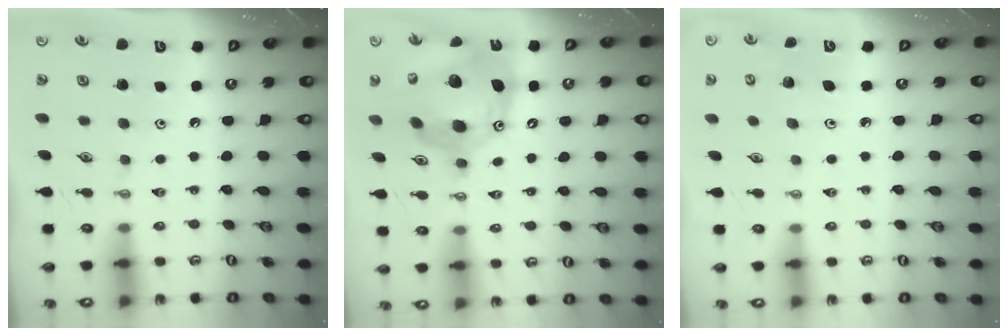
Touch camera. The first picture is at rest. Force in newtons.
{"total": 20.7, "press": 20.6, "slide": 2.0}
{"total": 3.3, "press": 3.3, "slide": 0.3}